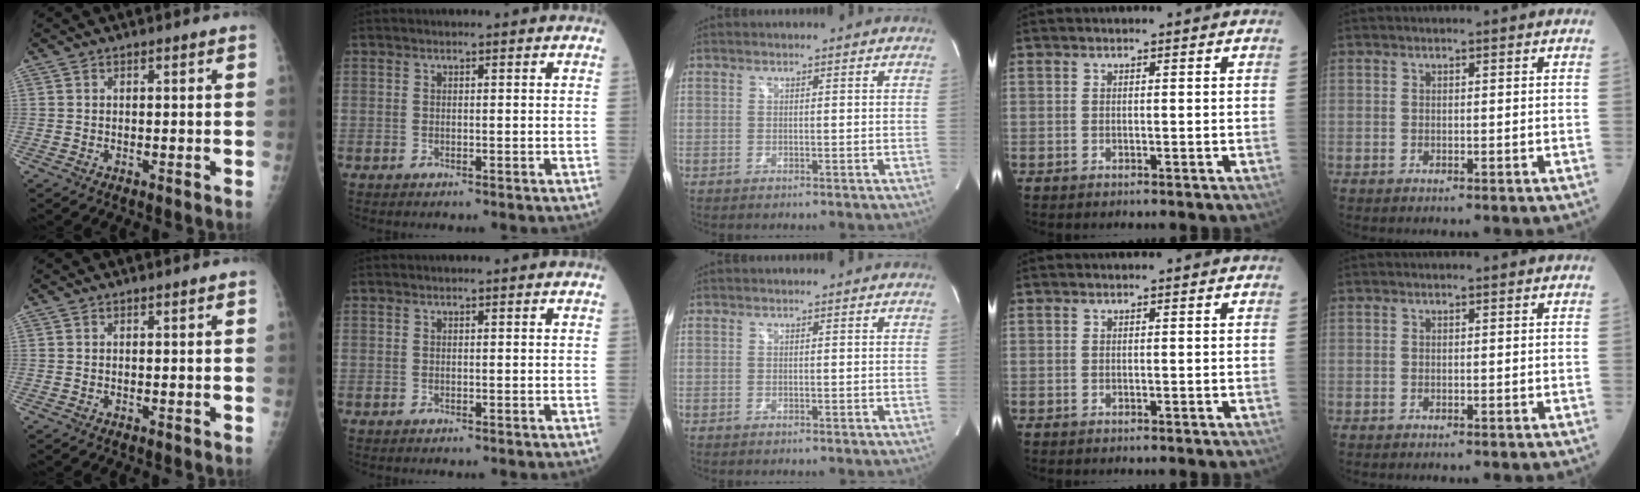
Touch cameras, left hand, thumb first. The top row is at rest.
{}